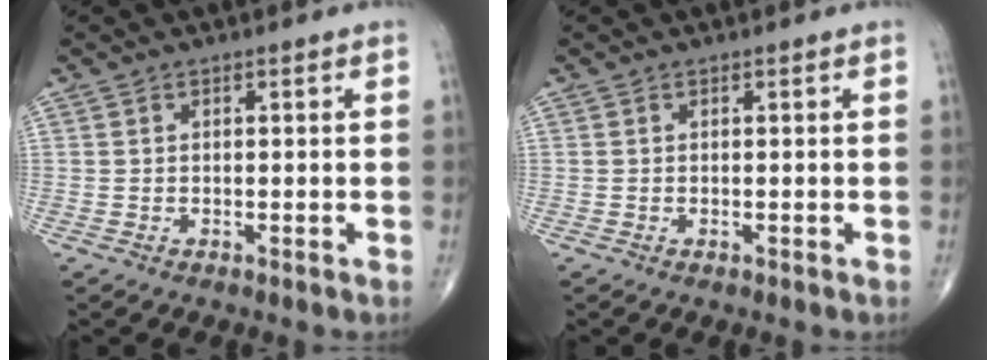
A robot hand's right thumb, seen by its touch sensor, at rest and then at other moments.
{"total": 0.0}